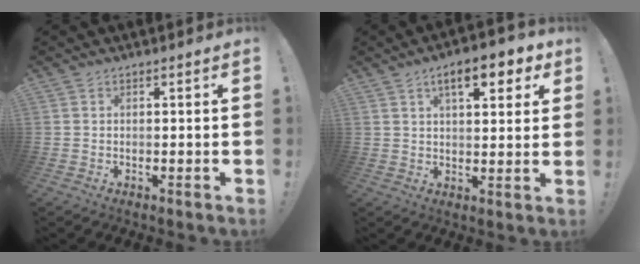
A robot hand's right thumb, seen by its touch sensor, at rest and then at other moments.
{"total": 9.8, "force": [4.7, 3.7, 7.8], "torque": [-0.105, -0.012, 0.074]}